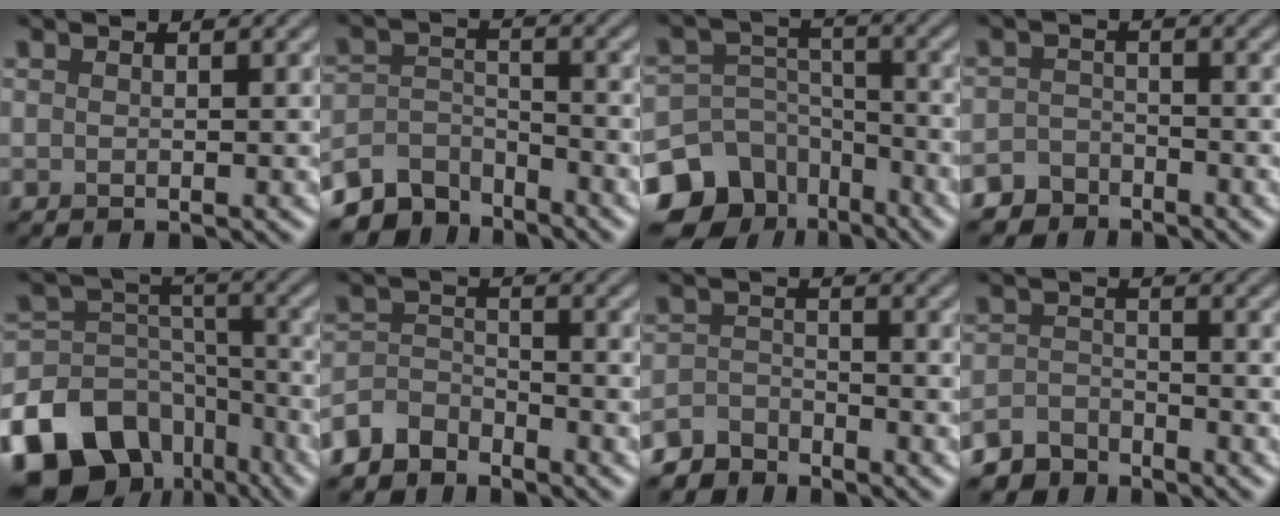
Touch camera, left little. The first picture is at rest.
{"total": 5.6, "force": [-4.9, 2.3, 1.0], "torque": [-0.016, -0.007, -0.098]}
{"total": 12.7, "force": [-8.4, 8.9, 3.6], "torque": [-0.086, -0.029, -0.137]}
{"total": 3.2, "force": [-2.8, 1.6, 0.0], "torque": [0.014, -0.002, -0.055]}
{"total": 16.7, "force": [-10.4, 11.5, 6.1], "torque": [-0.150, -0.030, -0.157]}
{"total": 3.8, "force": [-3.4, 1.6, 0.5], "torque": [-0.005, 0.004, -0.078]}
{"total": 3.7, "force": [-3.5, 1.1, 0.3], "torque": [-0.001, 0.002, -0.075]}
{"total": 3.7, "force": [-3.5, 1.1, 0.3], "torque": [-0.002, 0.000, -0.074]}